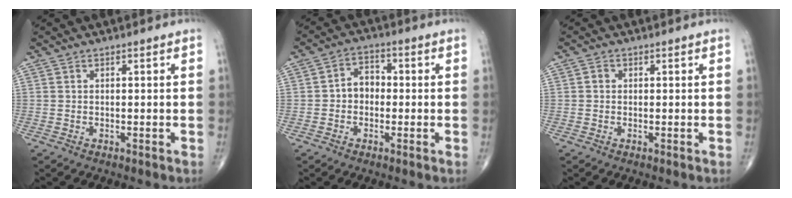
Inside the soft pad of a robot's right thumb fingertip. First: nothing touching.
{"total": 4.9, "force": [-0.4, 3.8, 3.0], "torque": [-0.030, 0.021, -0.017]}
{"total": 0.8, "force": [0.1, 0.7, 0.4], "torque": [-0.003, 0.002, -0.001]}